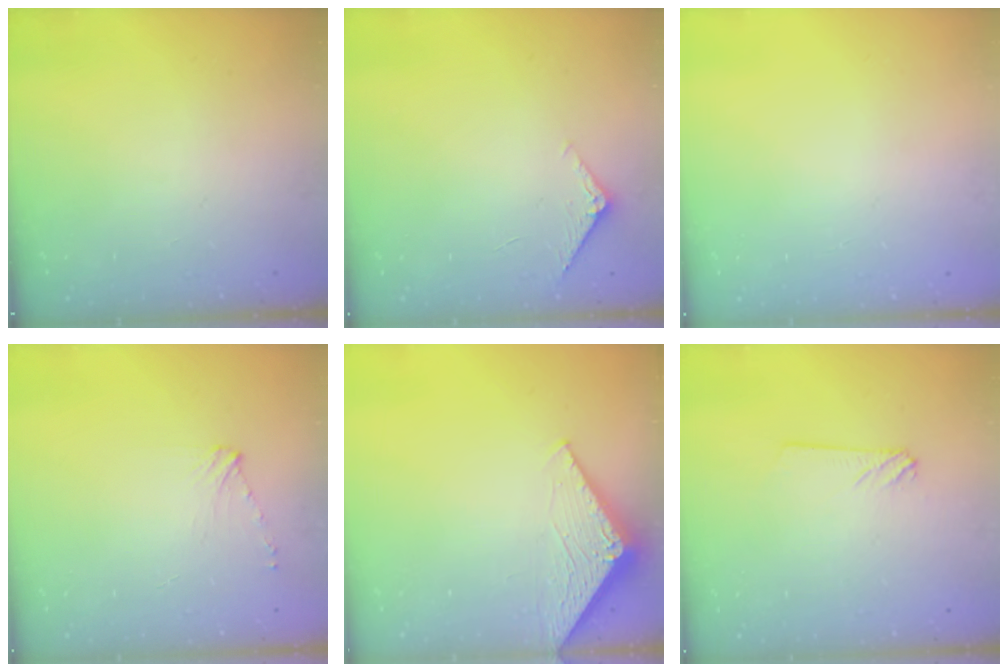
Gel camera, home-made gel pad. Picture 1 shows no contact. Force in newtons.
{"total": 5.0, "press": 4.9, "slide": 0.5}
{"total": 0.0}
{"total": 4.3, "press": 4.2, "slide": 0.6}
{"total": 3.1, "press": 3.1, "slide": 0.2}
{"total": 2.4, "press": 2.4, "slide": 0.3}